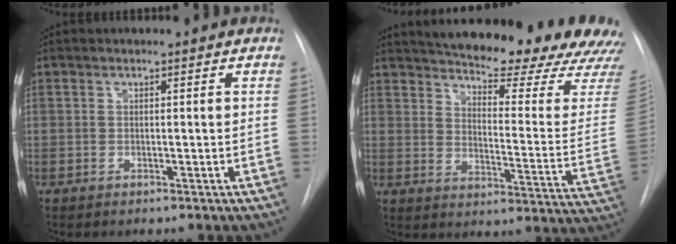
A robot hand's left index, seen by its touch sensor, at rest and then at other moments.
{"total": 26.9, "force": [23.7, 4.1, 12.1], "torque": [-0.183, -0.091, 0.283]}